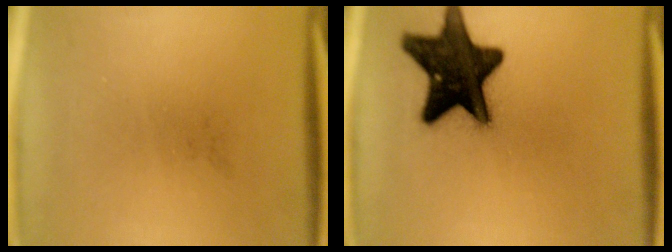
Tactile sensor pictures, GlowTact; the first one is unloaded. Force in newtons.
{"total": 18.4}